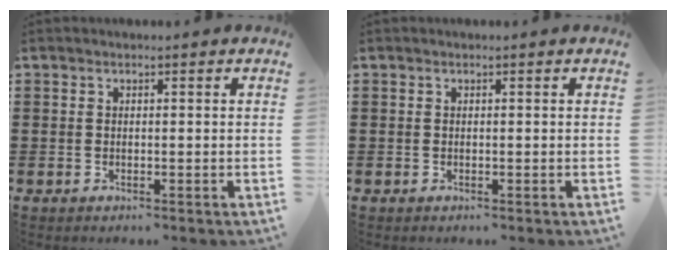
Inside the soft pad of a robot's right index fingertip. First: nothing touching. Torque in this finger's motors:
{"motor_torque": [0.09, 2.05, 0.00, 0.00]}